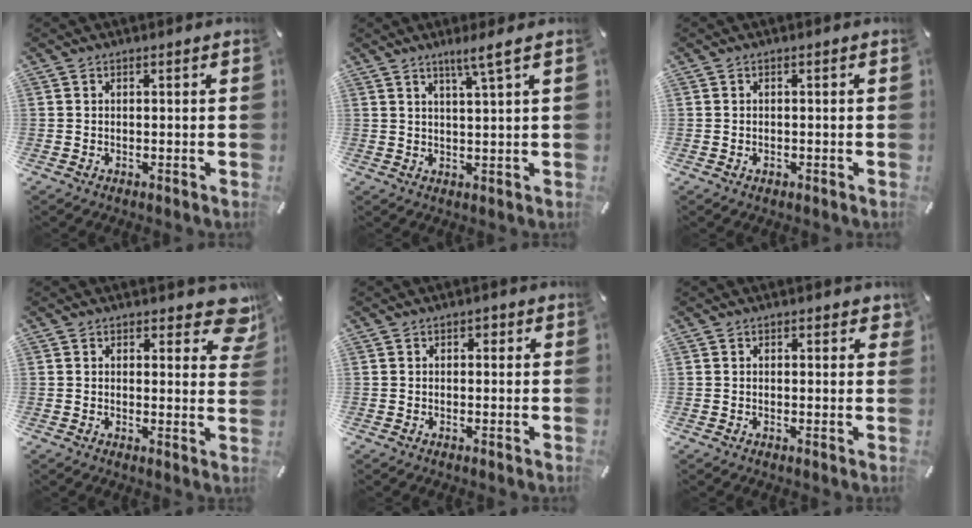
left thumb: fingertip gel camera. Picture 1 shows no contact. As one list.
[{"total": 4.6, "force": [2.9, -0.3, 3.5], "torque": [-0.074, -0.006, 0.048]}, {"total": 0.7, "force": [-0.3, 0.5, 0.4], "torque": [-0.008, 0.001, -0.006]}, {"total": 7.2, "force": [4.6, 3.6, 4.3], "torque": [-0.035, -0.031, 0.077]}, {"total": 1.1, "force": [0.2, 0.9, 0.5], "torque": [-0.003, 0.005, 0.001]}, {"total": 1.3, "force": [0.7, 0.8, 0.7], "torque": [0.001, -0.002, 0.009]}]